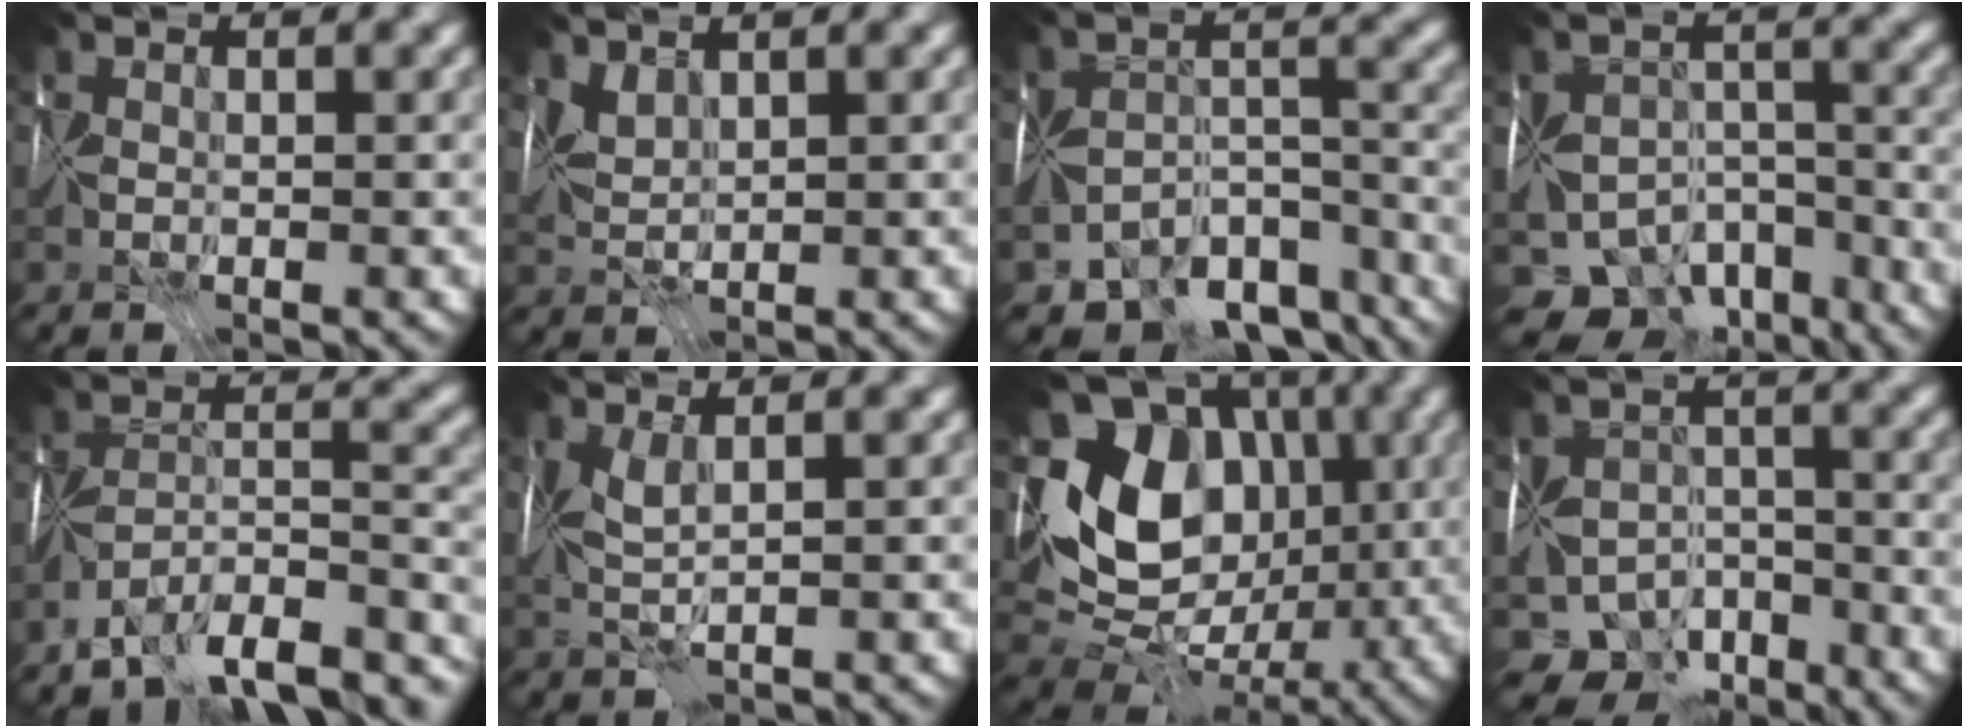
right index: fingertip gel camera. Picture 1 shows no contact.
{"total": 2.2, "force": [1.8, 0.9, 1.1], "torque": [-0.033, 0.007, 0.037]}
{"total": 9.8, "force": [-7.9, 4.8, 3.2], "torque": [-0.041, -0.003, -0.114]}
{"total": 9.9, "force": [-7.6, 5.4, 3.4], "torque": [-0.042, -0.007, -0.105]}
{"total": 11.1, "force": [-9.0, 3.7, 5.3], "torque": [-0.079, 0.013, -0.148]}
{"total": 2.1, "force": [0.9, 0.2, 1.9], "torque": [-0.044, 0.005, 0.015]}
{"total": 13.6, "force": [1.9, 10.9, 7.9], "torque": [-0.138, 0.015, 0.030]}
{"total": 7.5, "force": [-5.7, 4.3, 2.3], "torque": [-0.027, -0.011, -0.088]}